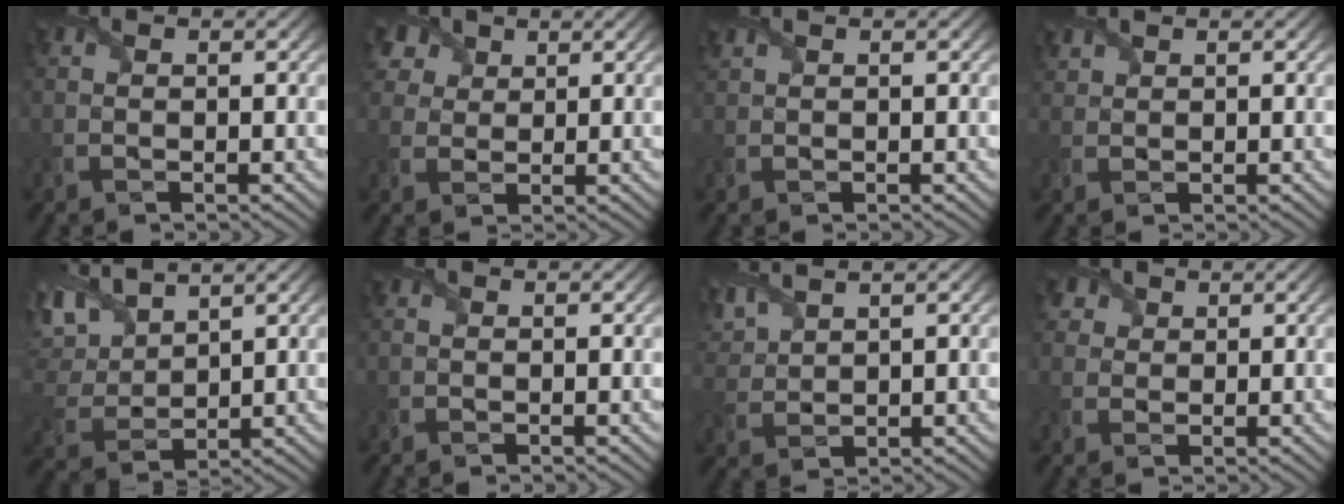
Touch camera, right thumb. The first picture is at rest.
{"total": 5.2, "force": [3.2, 3.7, 1.8], "torque": [-0.063, -0.006, 0.067]}
{"total": 1.0, "force": [0.9, 0.1, 0.5], "torque": [-0.019, 0.006, 0.020]}
{"total": 1.5, "force": [1.3, 0.6, 0.3], "torque": [-0.014, 0.004, 0.034]}
{"total": 9.5, "force": [5.8, 4.2, 6.3], "torque": [-0.185, 0.021, 0.115]}
{"total": 0.0}
{"total": 4.9, "force": [3.7, 1.4, 2.9], "torque": [-0.091, 0.018, 0.079]}
{"total": 3.8, "force": [2.2, 2.8, 1.2], "torque": [-0.043, -0.003, 0.047]}